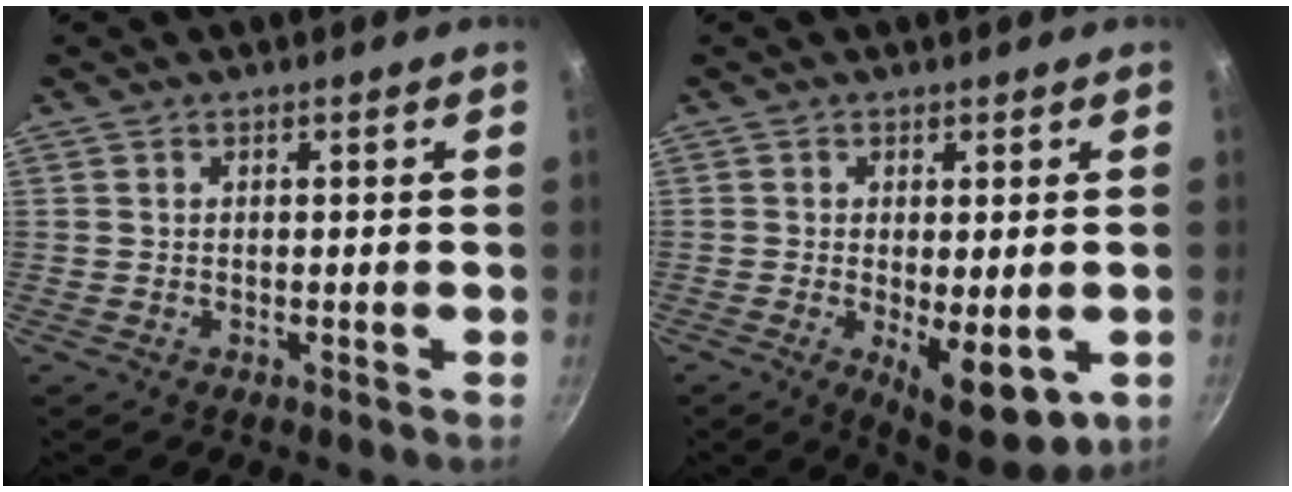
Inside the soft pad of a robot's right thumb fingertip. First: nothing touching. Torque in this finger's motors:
{"motor_torque": [-0.15, 0.34, -0.02, -0.10, 0.04]}